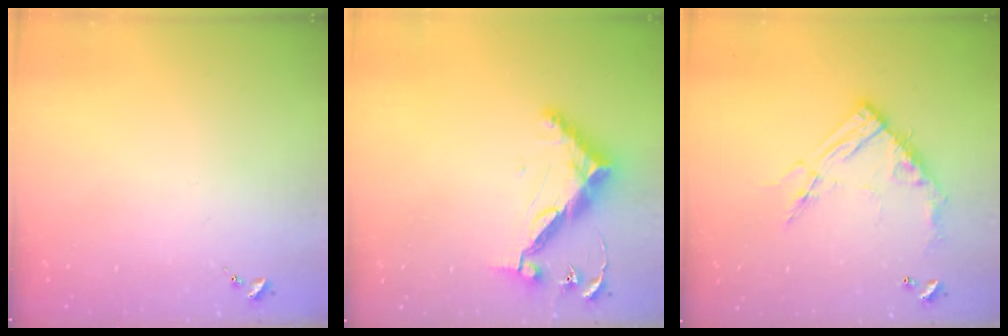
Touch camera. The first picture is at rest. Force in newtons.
{"total": 13.0, "press": 13.0, "slide": 0.6}
{"total": 16.0, "press": 15.9, "slide": 1.5}